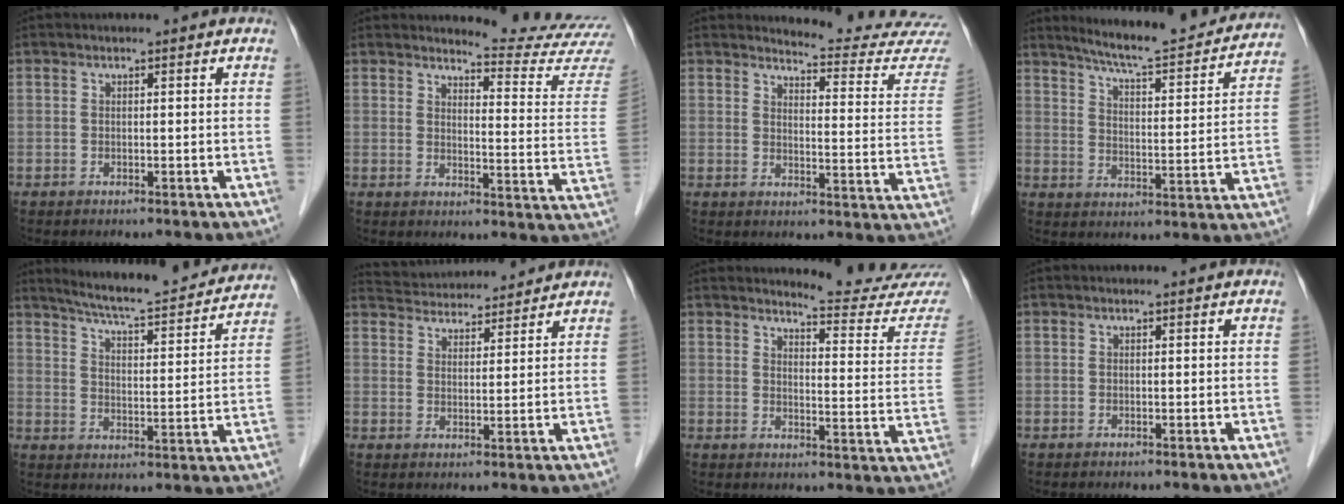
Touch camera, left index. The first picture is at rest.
{"total": 12.9, "force": [12.7, -1.7, 0.7], "torque": [-0.007, -0.123, 0.133]}
{"total": 14.2, "force": [14.1, -1.0, 1.2], "torque": [-0.006, -0.117, 0.146]}
{"total": 18.1, "force": [16.8, 1.7, 6.7], "torque": [-0.098, -0.027, 0.221]}
{"total": 18.4, "force": [17.0, 1.7, 6.6], "torque": [-0.101, -0.016, 0.228]}
{"total": 10.6, "force": [10.2, 1.9, 2.1], "torque": [-0.036, 0.029, 0.155]}
{"total": 14.0, "force": [13.8, -0.5, 1.9], "torque": [-0.017, -0.108, 0.147]}
{"total": 0.0}